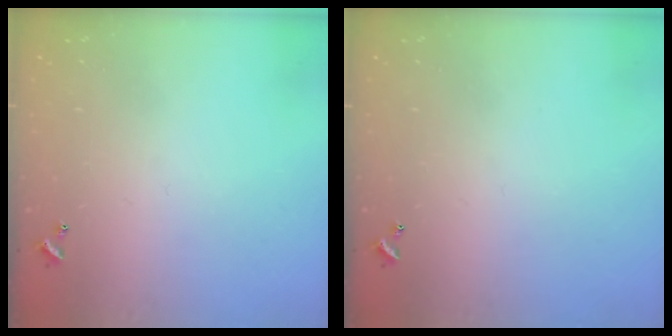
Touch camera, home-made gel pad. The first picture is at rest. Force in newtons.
{"total": 0.0}